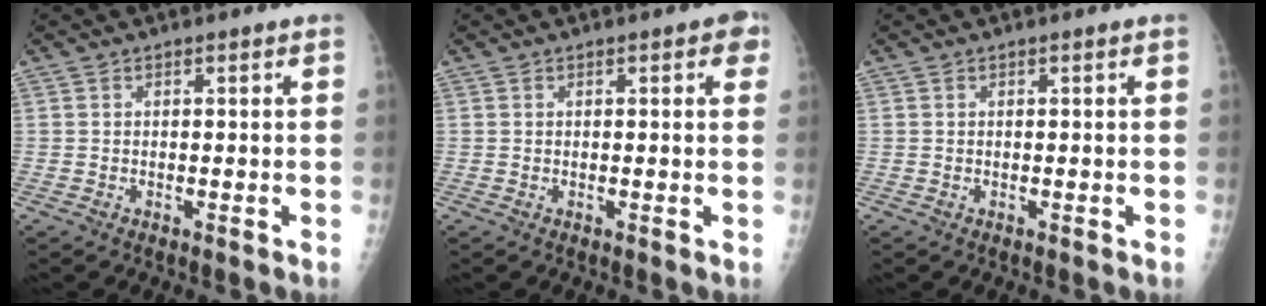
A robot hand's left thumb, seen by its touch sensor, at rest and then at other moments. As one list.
[{"total": 2.5, "force": [1.0, 1.2, 2.0], "torque": [-0.008, 0.002, 0.006]}, {"total": 0.0}]